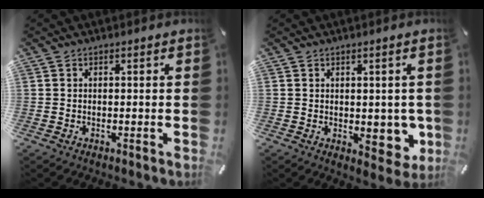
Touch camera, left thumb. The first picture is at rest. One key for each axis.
{"total": 7.5, "fx": -0.4, "fy": 4.3, "fz": 6.1, "tx": -0.058, "ty": -0.006, "tz": -0.002}